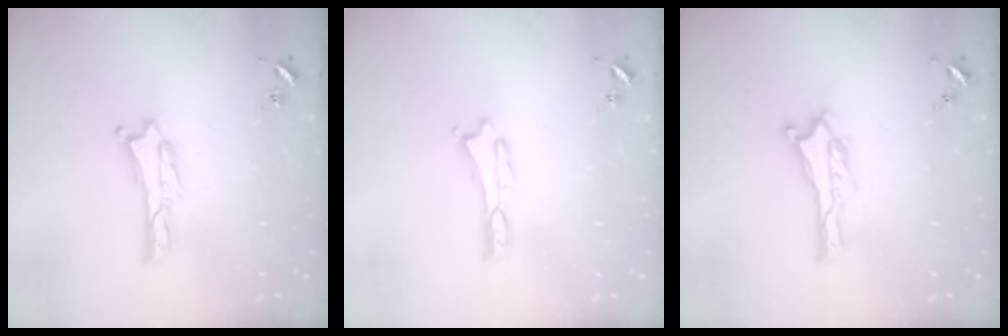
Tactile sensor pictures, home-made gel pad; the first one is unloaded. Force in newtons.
{"total": 0.0}
{"total": 0.0}